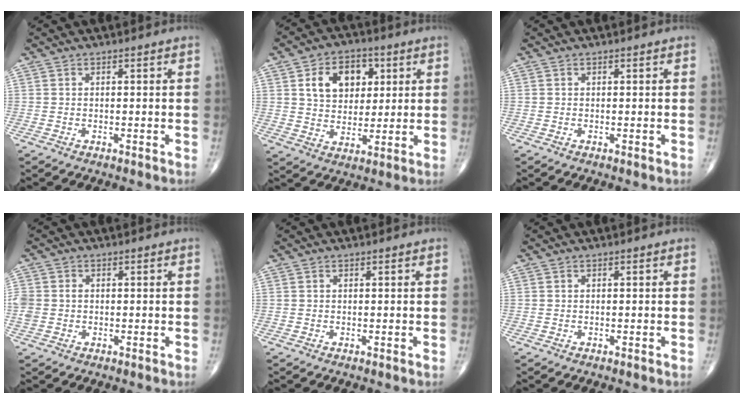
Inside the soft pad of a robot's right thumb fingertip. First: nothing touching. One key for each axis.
{"total": 11.1, "fx": 3.6, "fy": 8.0, "fz": 6.8, "tx": -0.072, "ty": -0.007, "tz": 0.061}
{"total": 0.0}
{"total": 3.8, "fx": 0.0, "fy": 3.1, "fz": 2.0, "tx": -0.051, "ty": 0.008, "tz": 0.004}
{"total": 0.0}
{"total": 0.0}